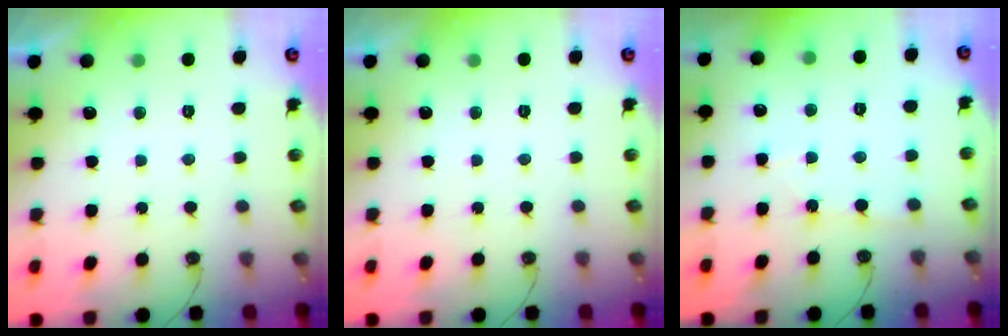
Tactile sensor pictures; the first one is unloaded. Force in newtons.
{"total": 0.0}
{"total": 2.7, "press": 2.7, "slide": 0.3}